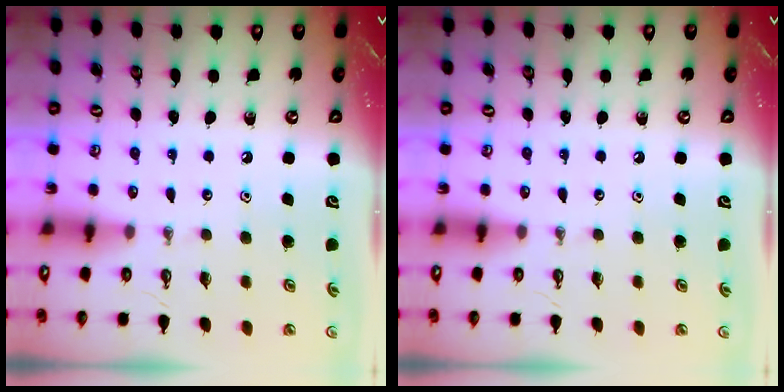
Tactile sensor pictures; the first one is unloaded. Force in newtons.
{"total": 0.0}